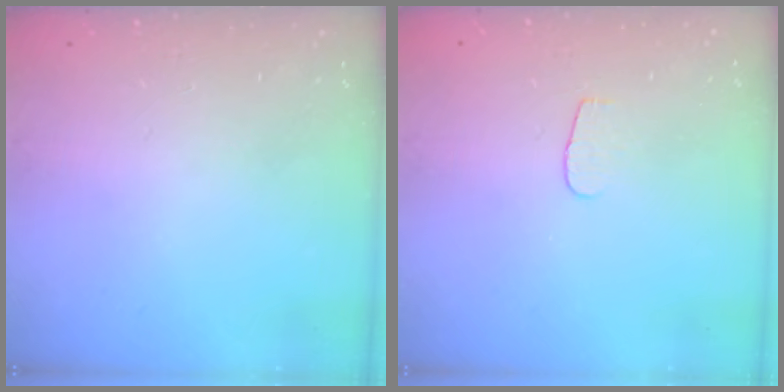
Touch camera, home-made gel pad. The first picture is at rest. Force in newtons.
{"total": 3.2, "press": 3.2, "slide": 0.3}